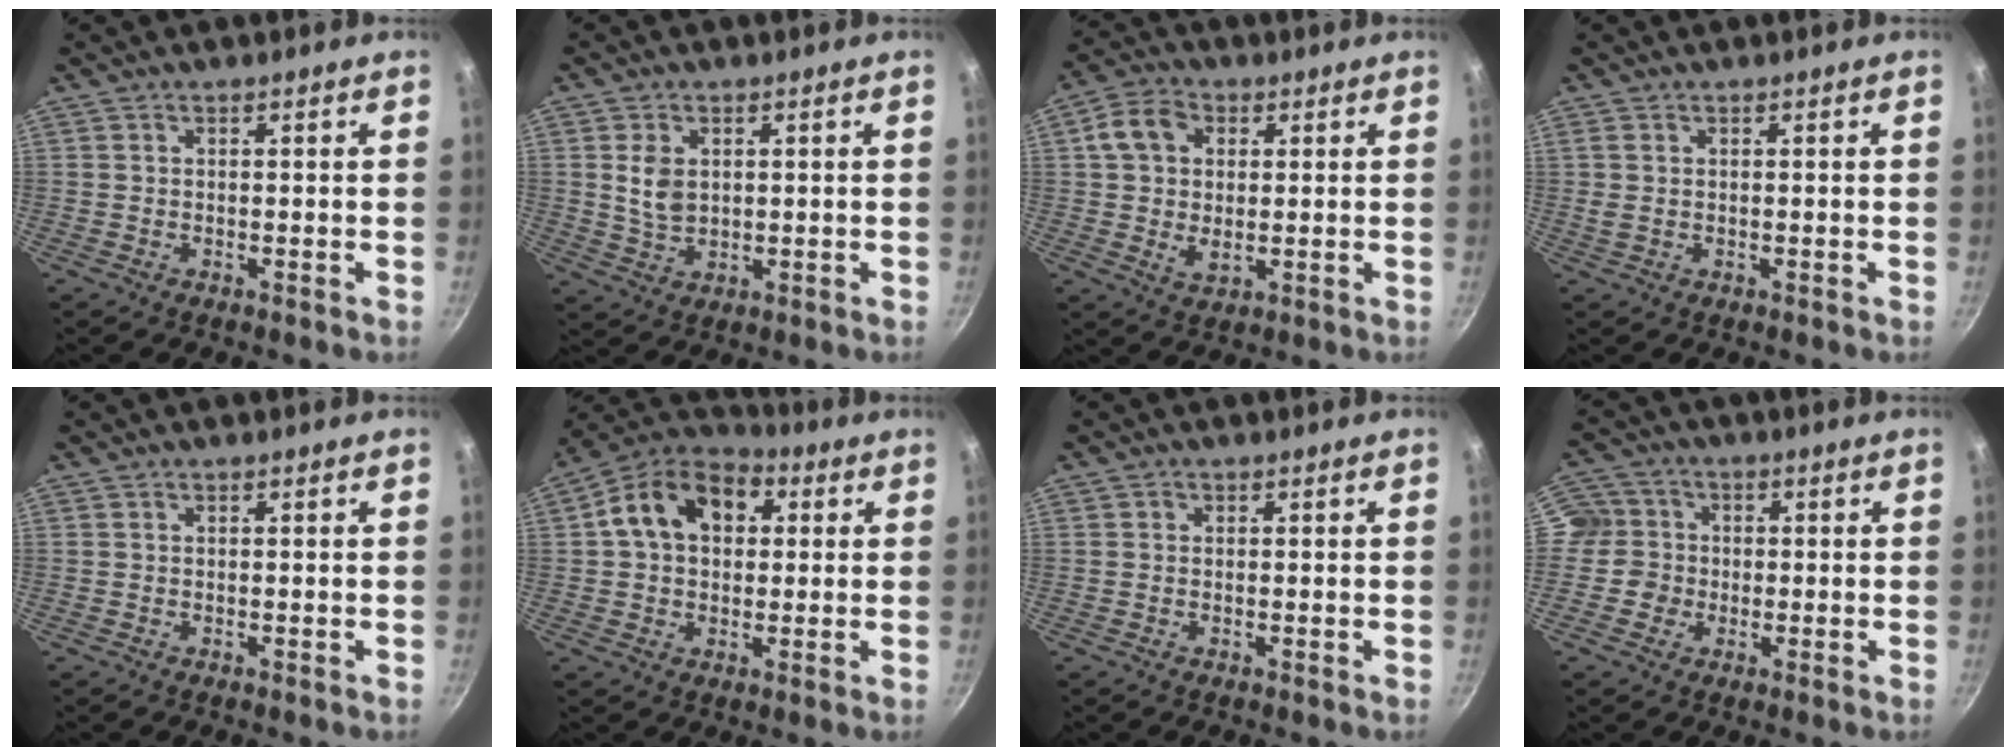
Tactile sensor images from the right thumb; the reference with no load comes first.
{"total": 4.9, "force": [1.0, 3.5, 3.3], "torque": [-0.048, -0.008, 0.027]}
{"total": 9.3, "force": [1.8, 6.6, 6.2], "torque": [-0.099, 0.001, 0.030]}
{"total": 1.5, "force": [0.2, 1.0, 1.1], "torque": [-0.036, 0.004, 0.010]}
{"total": 0.0}
{"total": 13.8, "force": [2.7, 9.9, 9.2], "torque": [-0.134, 0.022, 0.032]}
{"total": 0.6, "force": [0.1, 0.6, 0.2], "torque": [0.001, 0.002, 0.002]}
{"total": 8.6, "force": [-0.7, 8.4, 1.5], "torque": [-0.011, 0.023, -0.016]}